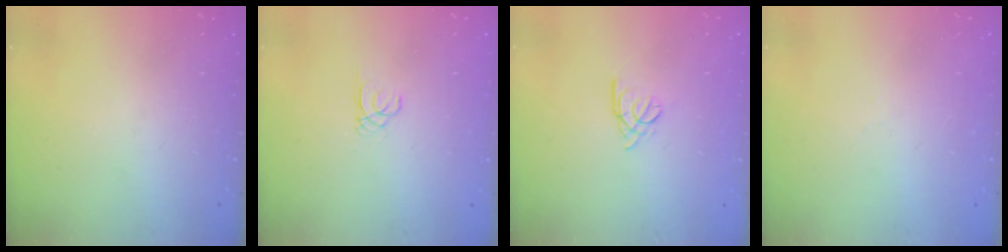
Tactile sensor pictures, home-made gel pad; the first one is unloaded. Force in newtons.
{"total": 0.8, "press": 0.8, "slide": 0.1}
{"total": 2.8, "press": 2.7, "slide": 0.5}
{"total": 2.7, "press": 2.6, "slide": 0.7}